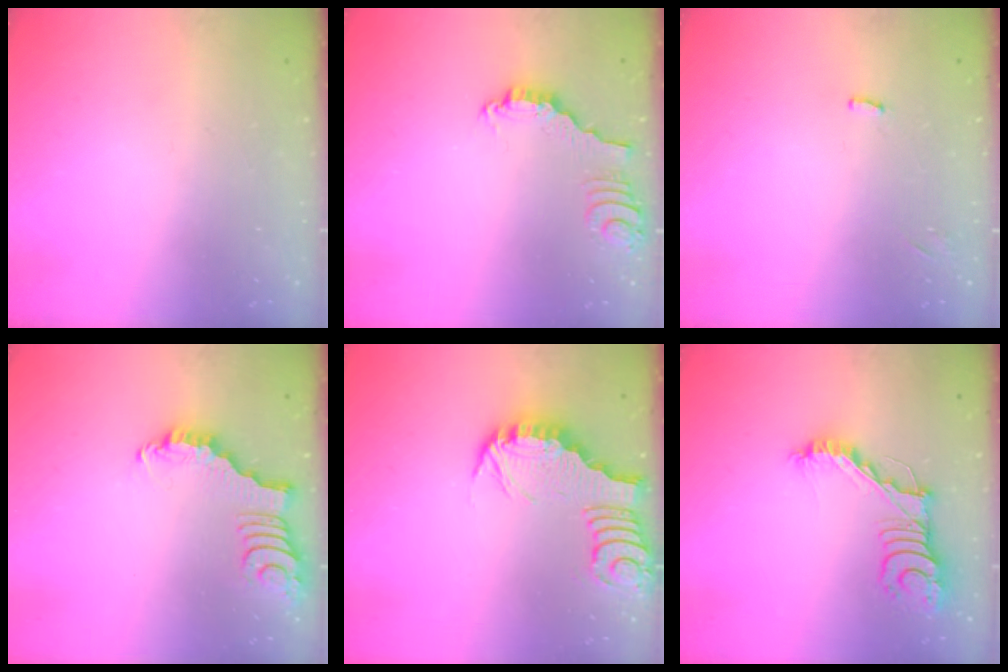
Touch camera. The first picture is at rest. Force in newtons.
{"total": 2.3, "press": 2.3, "slide": 0.1}
{"total": 3.7, "press": 3.7, "slide": 0.3}
{"total": 2.3, "press": 2.3, "slide": 0.3}
{"total": 3.1, "press": 3.1, "slide": 0.3}
{"total": 15.0, "press": 15.0, "slide": 0.4}